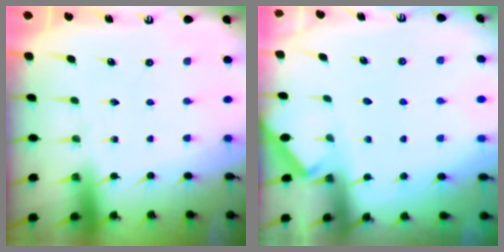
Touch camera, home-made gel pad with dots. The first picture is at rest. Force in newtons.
{"total": 2.3, "press": 2.3, "slide": 0.3}